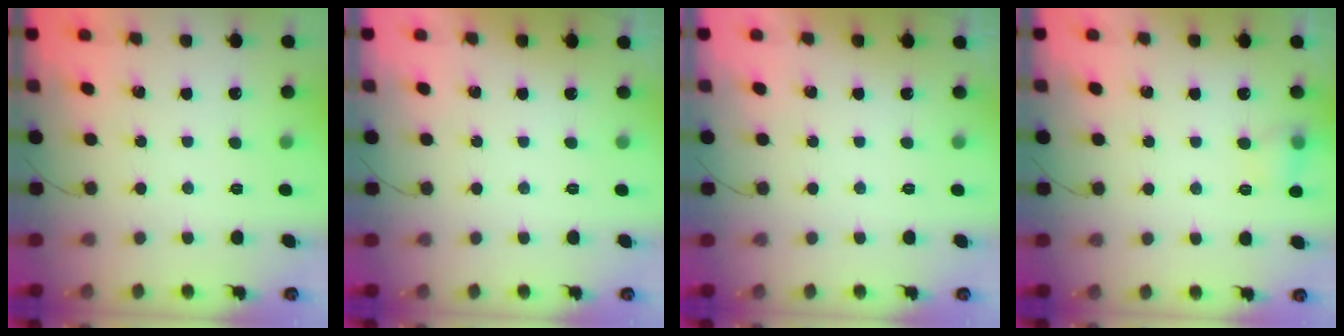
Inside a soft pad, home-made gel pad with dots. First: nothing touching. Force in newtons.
{"total": 0.0}
{"total": 0.0}
{"total": 6.2, "press": 5.9, "slide": 1.8}